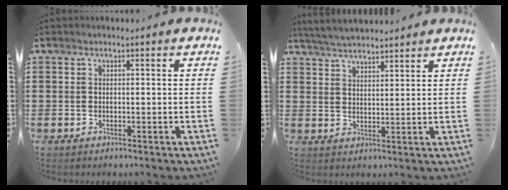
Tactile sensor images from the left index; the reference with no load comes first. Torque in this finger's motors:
{"motor_torque": [1.11, 1.03, 0.31, 0.05]}